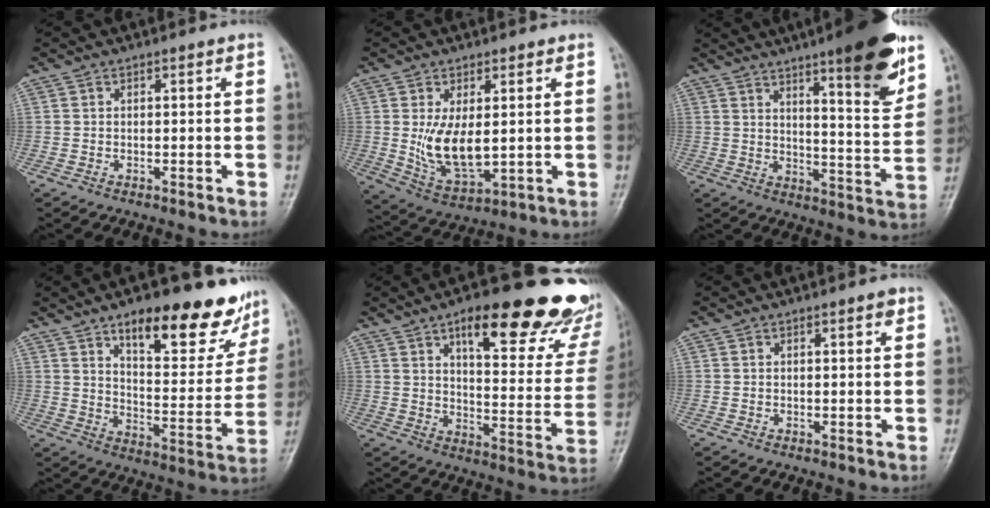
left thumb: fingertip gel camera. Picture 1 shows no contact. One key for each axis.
{"total": 9.6, "fx": 0.9, "fy": 5.1, "fz": 8.1, "tx": -0.135, "ty": -0.025, "tz": 0.034}
{"total": 17.1, "fx": 10.3, "fy": 3.1, "fz": 13.2, "tx": -0.159, "ty": -0.059, "tz": 0.151}
{"total": 20.0, "fx": 13.3, "fy": 7.3, "fz": 12.9, "tx": -0.123, "ty": -0.069, "tz": 0.196}
{"total": 27.5, "fx": 16.9, "fy": 8.9, "fz": 19.8, "tx": -0.222, "ty": -0.065, "tz": 0.224}
{"total": 1.3, "fx": 0.7, "fy": 0.3, "fz": 1.0, "tx": -0.014, "ty": -0.001, "tz": 0.009}